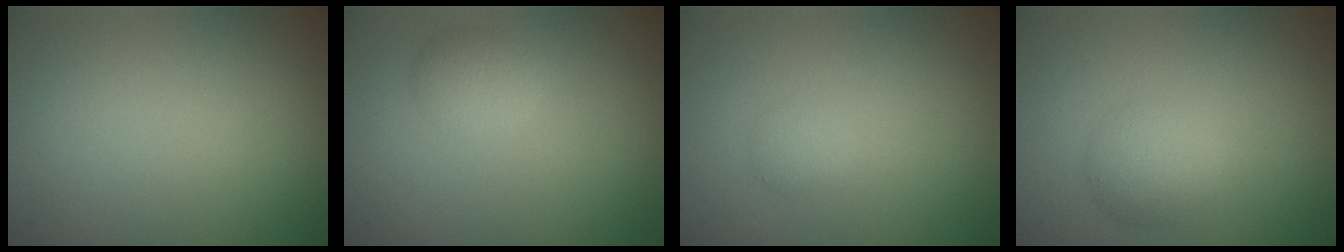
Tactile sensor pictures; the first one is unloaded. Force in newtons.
{"total": 2.2, "press": 2.2, "slide": 0.1}
{"total": 1.0, "press": 1.0, "slide": 0.1}
{"total": 2.8, "press": 2.8, "slide": 0.1}